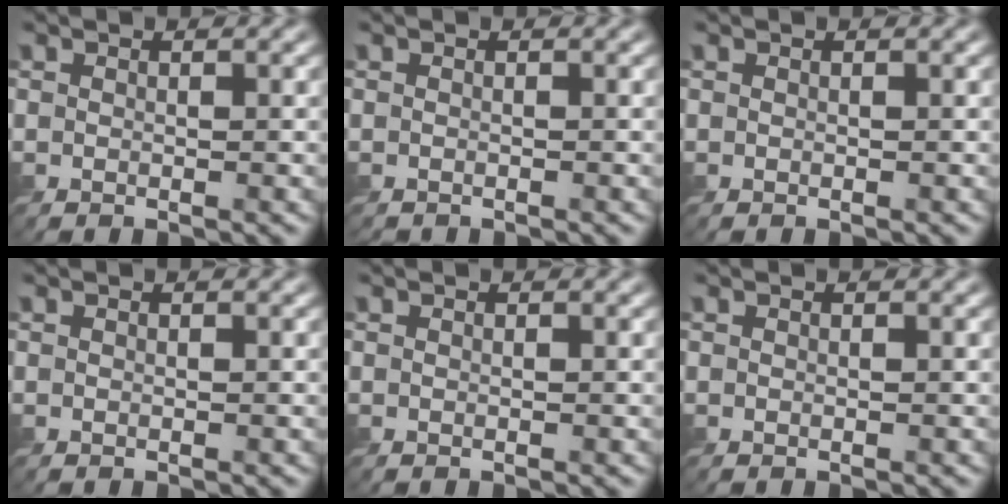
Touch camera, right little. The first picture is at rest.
{"total": 0.7, "force": [-0.7, 0.0, -0.1], "torque": [0.003, -0.006, -0.012]}
{"total": 0.0}
{"total": 0.0}
{"total": 0.0}
{"total": 0.0}